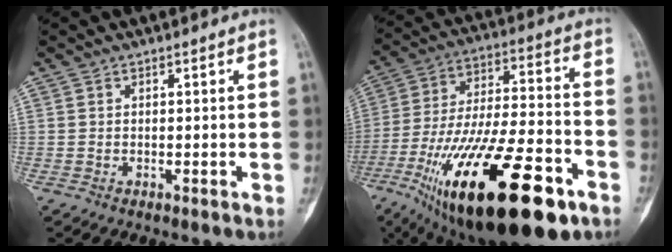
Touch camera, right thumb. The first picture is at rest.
{"total": 32.2, "force": [-15.6, 11.0, 26.0], "torque": [-0.470, 0.037, -0.253]}